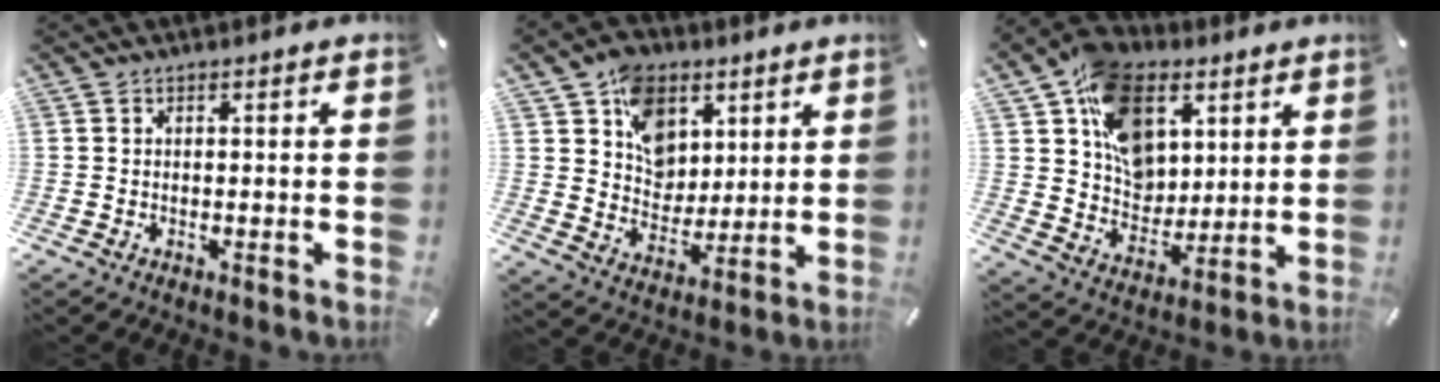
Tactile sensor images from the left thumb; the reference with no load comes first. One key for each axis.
{"total": 11.2, "fx": 5.1, "fy": 9.1, "fz": 4.0, "tx": -0.075, "ty": -0.017, "tz": 0.098}
{"total": 16.4, "fx": 6.7, "fy": 12.5, "fz": 8.2, "tx": -0.151, "ty": -0.015, "tz": 0.134}